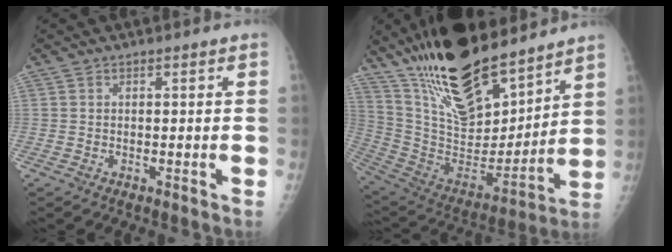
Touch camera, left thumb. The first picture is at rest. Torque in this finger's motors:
{"motor_torque": [2.50, 2.50, 1.38, -1.39, 0.20]}